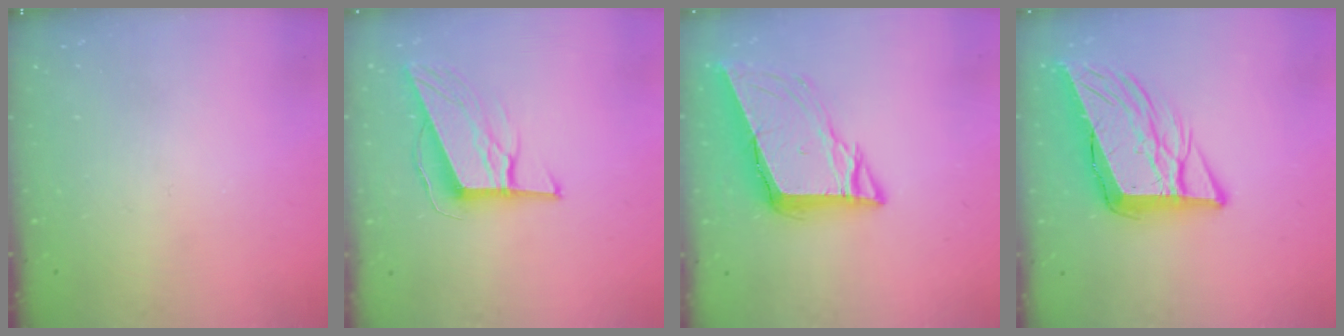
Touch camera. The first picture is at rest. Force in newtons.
{"total": 9.7, "press": 9.5, "slide": 1.9}
{"total": 10.3, "press": 9.9, "slide": 2.9}
{"total": 12.3, "press": 11.7, "slide": 3.6}